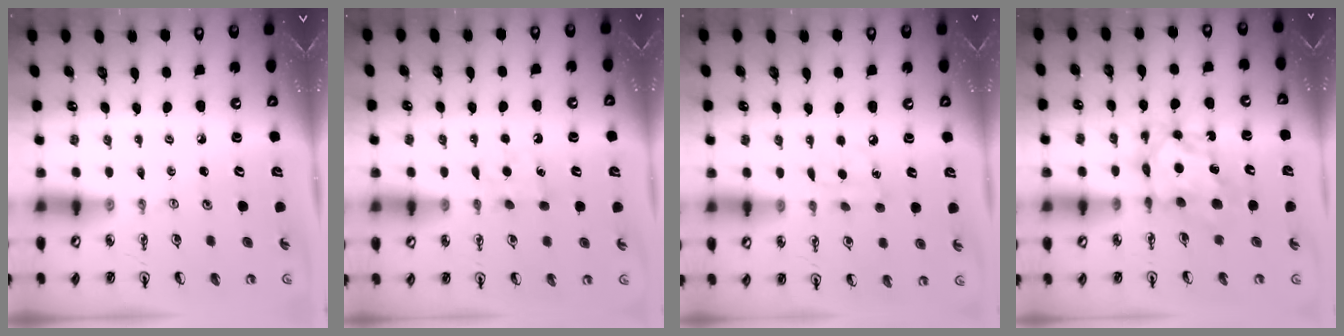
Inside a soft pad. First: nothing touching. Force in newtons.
{"total": 5.8, "press": 5.7, "slide": 0.7}
{"total": 7.5, "press": 7.5, "slide": 0.8}
{"total": 7.5, "press": 7.5, "slide": 0.6}